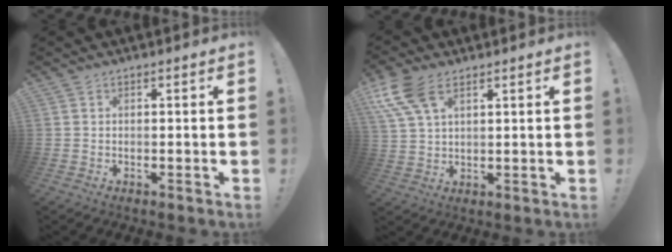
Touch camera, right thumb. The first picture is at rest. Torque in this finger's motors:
{"motor_torque": [0.16, 0.14, 0.69, 0.31, 0.08]}